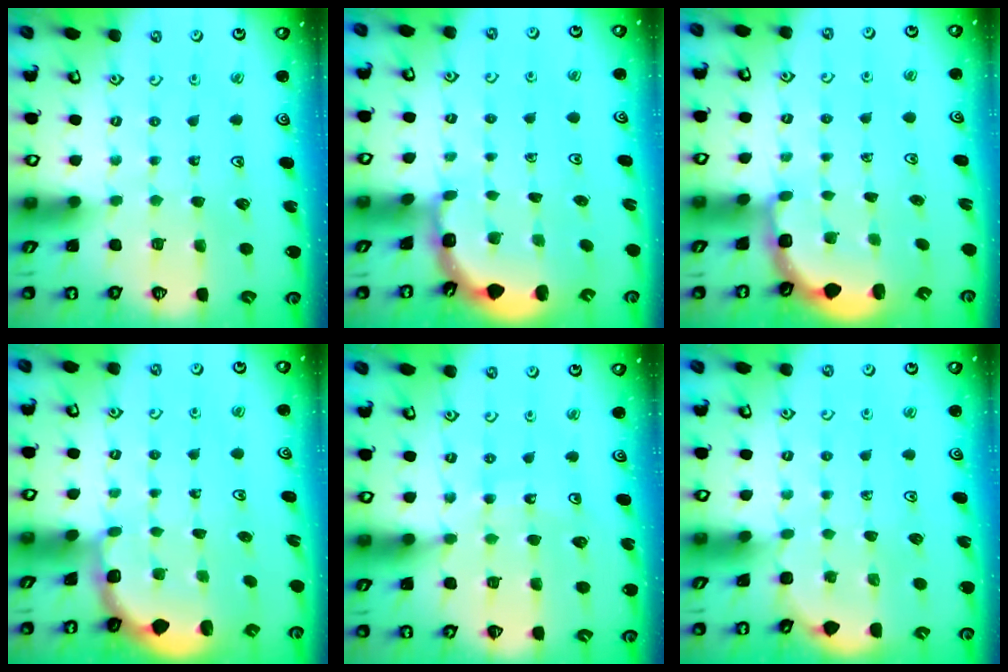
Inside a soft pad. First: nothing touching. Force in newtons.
{"total": 1.9, "press": 1.9, "slide": 0.6}
{"total": 3.0, "press": 2.6, "slide": 1.5}
{"total": 1.9, "press": 1.7, "slide": 0.8}
{"total": 10.8, "press": 10.3, "slide": 3.0}
{"total": 2.4, "press": 2.4, "slide": 0.1}